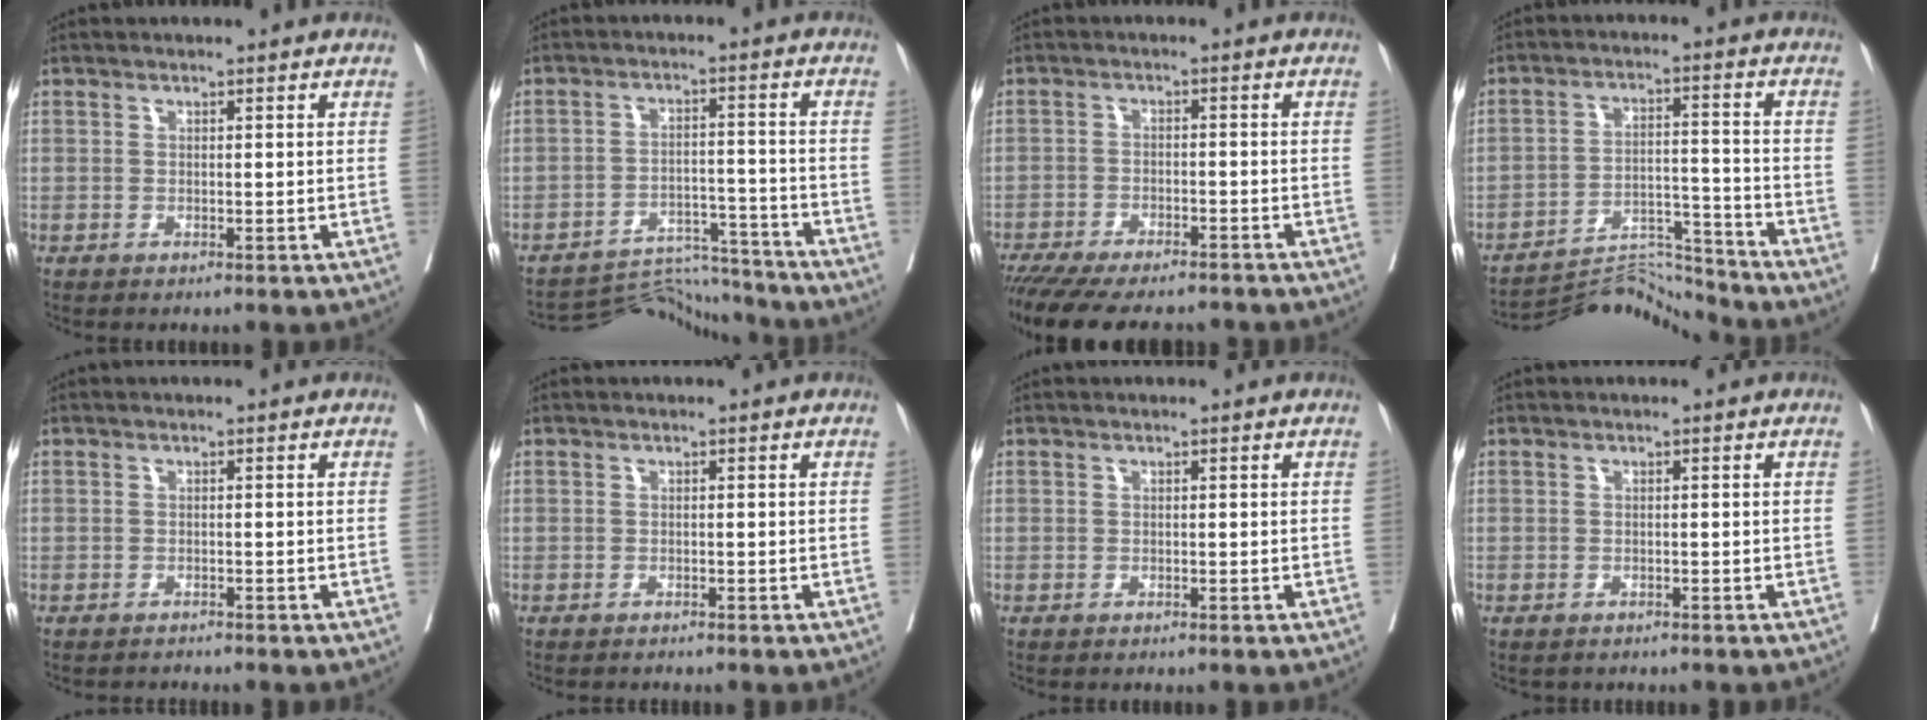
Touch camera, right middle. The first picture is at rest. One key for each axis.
{"total": 8.7, "fx": -8.6, "fy": 0.1, "fz": -1.7, "tx": 0.026, "ty": 0.019, "tz": -0.137}
{"total": 14.8, "fx": -12.7, "fy": 3.4, "fz": 6.9, "tx": -0.145, "ty": -0.025, "tz": -0.185}
{"total": 8.7, "fx": -8.4, "fy": -1.6, "fz": -1.7, "tx": 0.023, "ty": 0.028, "tz": -0.143}
{"total": 0.8, "fx": -0.7, "fy": 0.0, "fz": -0.3, "tx": 0.000, "ty": -0.006, "tz": -0.013}
{"total": 0.6, "fx": -0.6, "fy": 0.0, "fz": 0.0, "tx": -0.005, "ty": -0.003, "tz": -0.011}
{"total": 0.0}
{"total": 1.0, "fx": -0.8, "fy": 0.5, "fz": 0.0, "tx": -0.010, "ty": 0.000, "tz": -0.014}